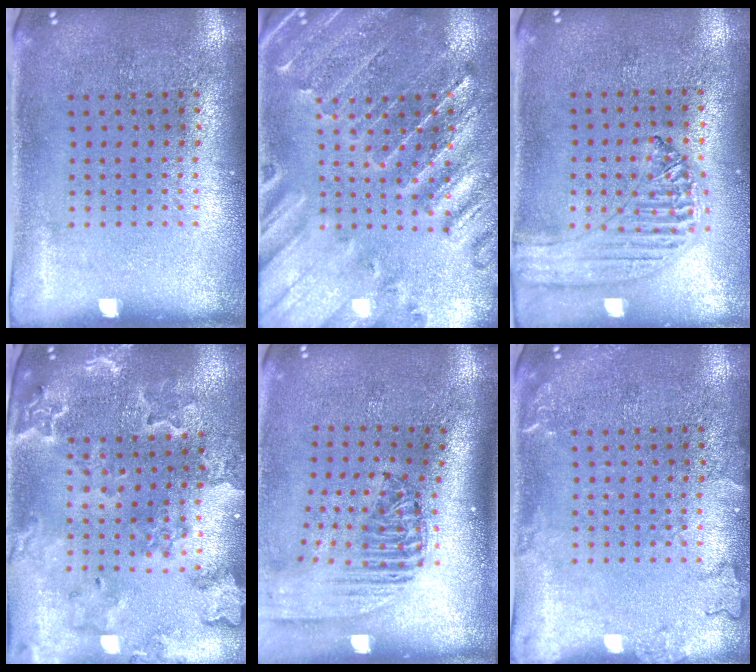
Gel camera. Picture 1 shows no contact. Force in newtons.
{"total": 1.3, "press": 1.3, "slide": 0.4}
{"total": 1.2, "press": 1.2, "slide": 0.1}
{"total": 2.0, "press": 2.0, "slide": 0.2}
{"total": 2.4, "press": 1.8, "slide": 1.6}
{"total": 1.7, "press": 1.6, "slide": 0.3}